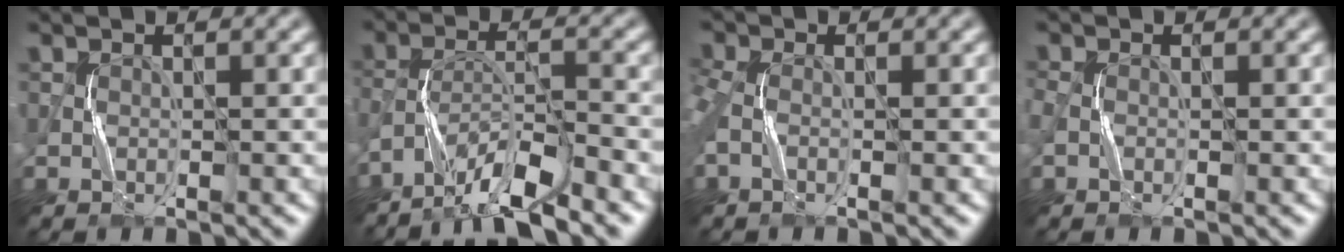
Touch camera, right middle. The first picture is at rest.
{"total": 6.8, "force": [-5.3, 0.9, 4.0], "torque": [-0.071, 0.001, -0.102]}
{"total": 3.3, "force": [-0.5, 2.0, 2.6], "torque": [-0.070, 0.000, -0.014]}
{"total": 1.3, "force": [-0.4, 0.9, 0.8], "torque": [-0.025, 0.002, -0.012]}